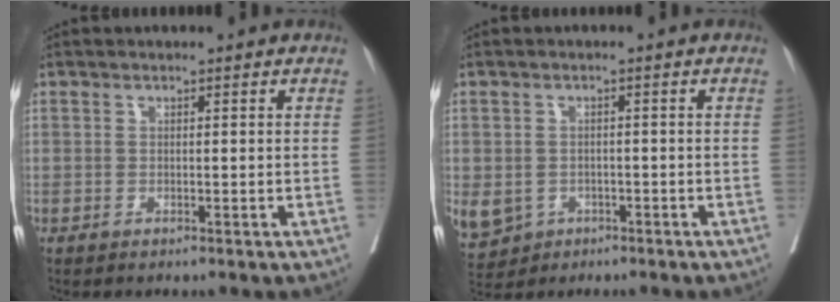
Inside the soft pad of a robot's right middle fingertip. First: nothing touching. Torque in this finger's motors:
{"motor_torque": [0.73, -0.66, 0.54, 0.11]}